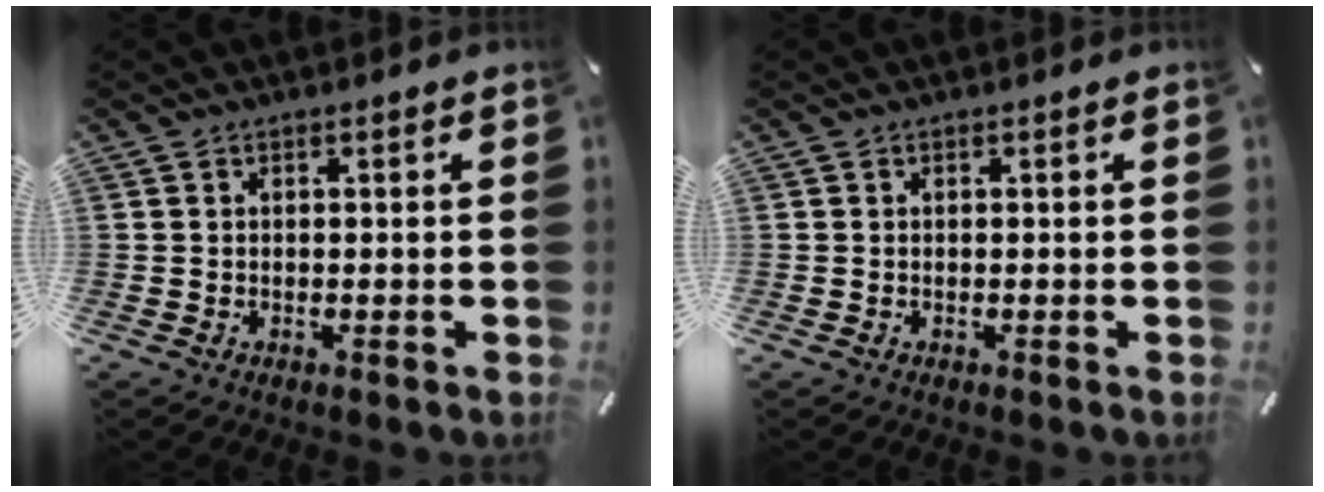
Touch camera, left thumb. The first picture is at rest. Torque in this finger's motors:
{"motor_torque": [-0.05, 0.05, 0.01, 0.03, 0.00]}